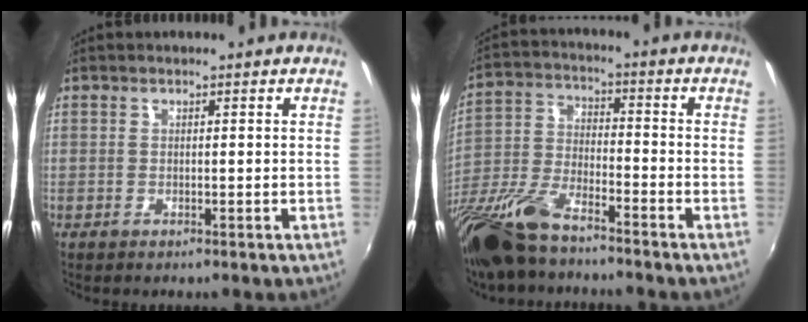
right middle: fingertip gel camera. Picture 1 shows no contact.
{"total": 16.4, "force": [-12.2, 4.9, 9.8], "torque": [-0.219, -0.033, -0.240]}